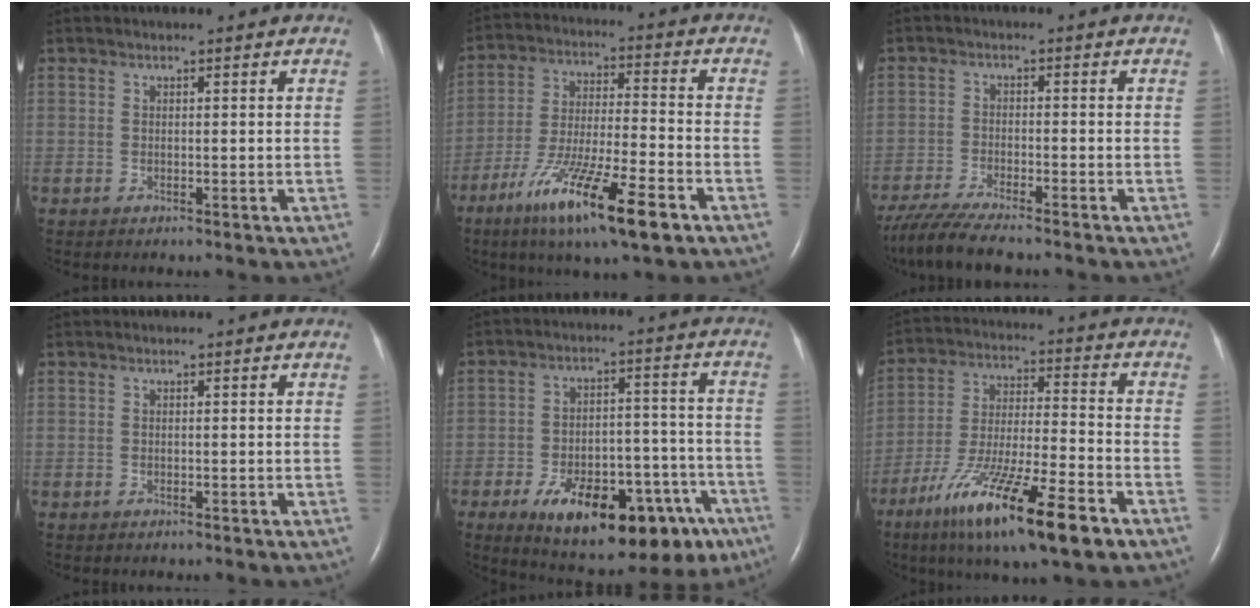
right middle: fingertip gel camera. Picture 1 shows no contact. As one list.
[{"total": 16.0, "force": [-9.0, 1.6, 13.1], "torque": [-0.249, -0.036, -0.158]}, {"total": 7.2, "force": [-6.0, 0.9, 3.7], "torque": [-0.074, -0.022, -0.106]}, {"total": 0.0}, {"total": 21.5, "force": [-12.4, 9.0, 15.0], "torque": [-0.166, 0.028, -0.172]}, {"total": 18.9, "force": [-11.1, 2.1, 15.2], "torque": [-0.265, -0.041, -0.192]}]